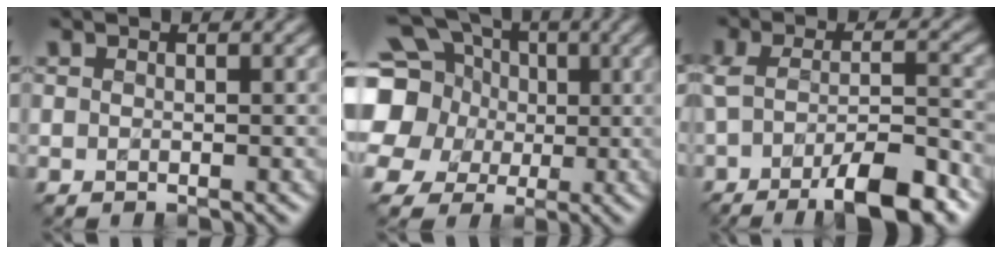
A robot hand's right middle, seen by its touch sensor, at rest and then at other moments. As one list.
[{"total": 16.7, "force": [3.5, 14.8, 6.8], "torque": [-0.190, 0.024, 0.030]}, {"total": 8.7, "force": [-4.5, 2.4, 7.1], "torque": [-0.124, -0.007, -0.077]}]